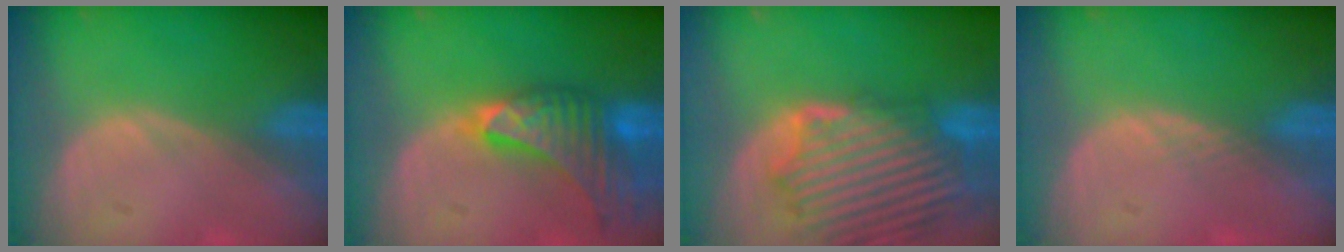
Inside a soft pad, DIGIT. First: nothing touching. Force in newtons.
{"total": 9.5, "press": 8.5, "slide": 4.3}
{"total": 13.2, "press": 11.5, "slide": 6.4}
{"total": 1.0, "press": 0.8, "slide": 0.5}